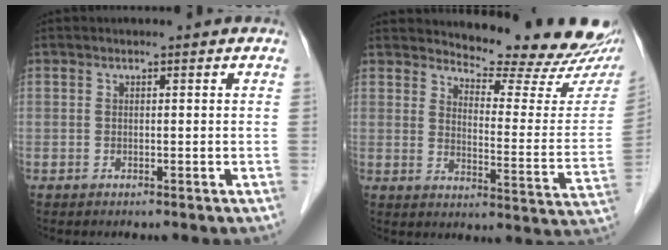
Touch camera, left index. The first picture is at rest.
{"total": 16.9, "force": [15.8, 2.5, 5.4], "torque": [-0.063, -0.087, 0.180]}